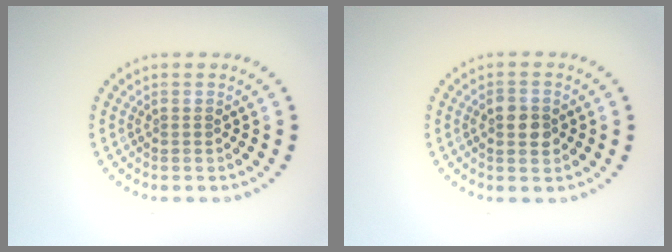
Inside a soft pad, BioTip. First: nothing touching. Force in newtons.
{"total": 2.6, "press": 2.6, "slide": 0.1}